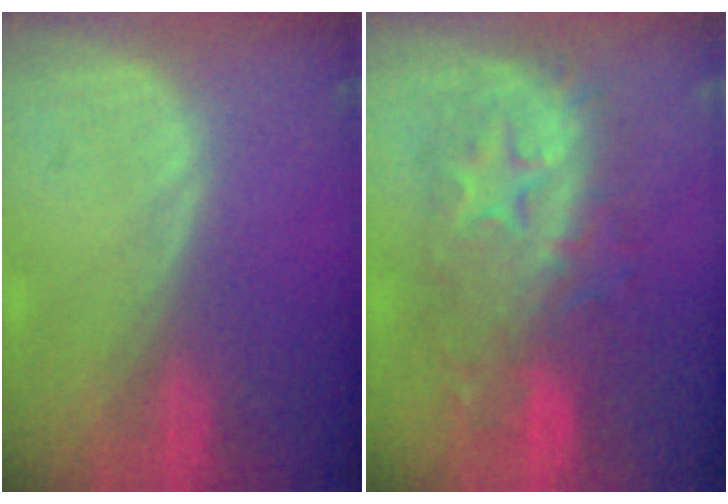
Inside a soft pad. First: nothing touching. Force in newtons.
{"total": 9.6, "press": 9.6, "slide": 0.5}